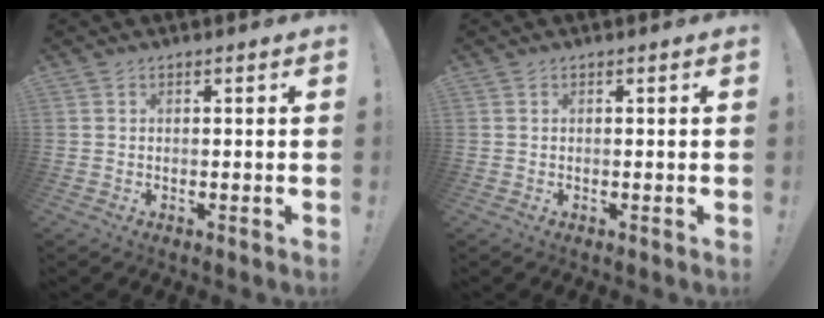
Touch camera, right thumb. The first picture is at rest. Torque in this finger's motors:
{"motor_torque": [0.00, 0.00, 0.00, 0.00, 0.00]}